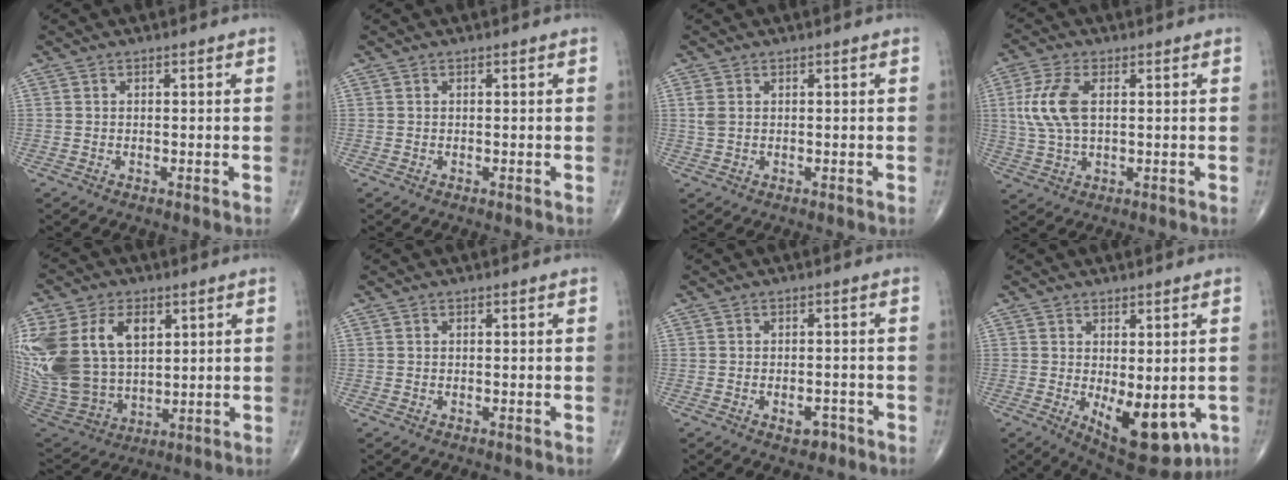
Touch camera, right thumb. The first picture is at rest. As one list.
[{"total": 0.0}, {"total": 1.9, "force": [0.5, 1.3, 1.4], "torque": [-0.041, 0.005, 0.013]}, {"total": 8.8, "force": [1.5, 4.6, 7.4], "torque": [-0.173, 0.003, 0.031]}, {"total": 25.7, "force": [7.3, 17.4, 17.6], "torque": [-0.404, 0.012, 0.159]}, {"total": 0.0}, {"total": 3.0, "force": [-1.6, 1.8, 1.8], "torque": [-0.017, 0.012, -0.018]}, {"total": 12.8, "force": [-3.2, 6.1, 10.8], "torque": [-0.128, -0.018, -0.024]}]